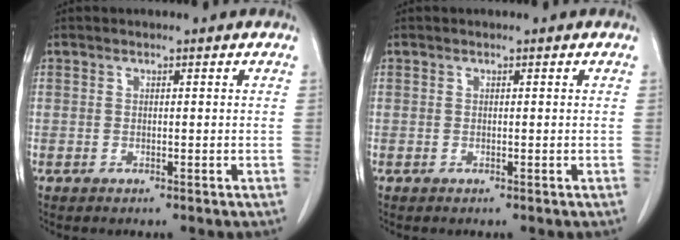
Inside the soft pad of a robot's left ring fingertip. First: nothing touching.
{"total": 0.0}